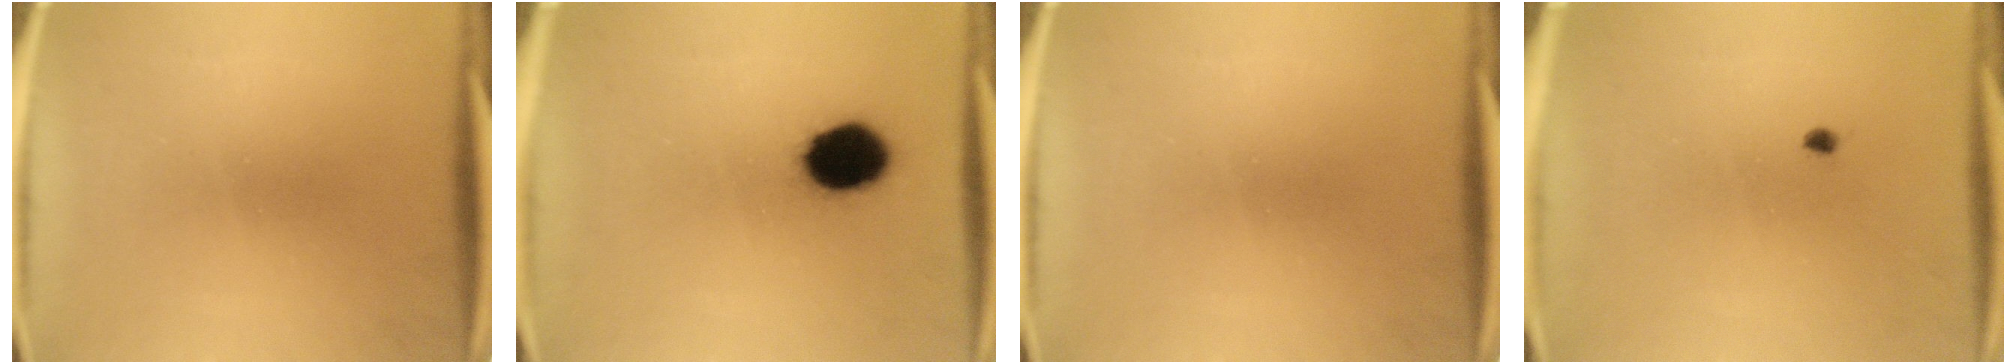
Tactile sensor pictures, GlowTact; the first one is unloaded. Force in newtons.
{"total": 12.4}
{"total": 0.0}
{"total": 0.7}